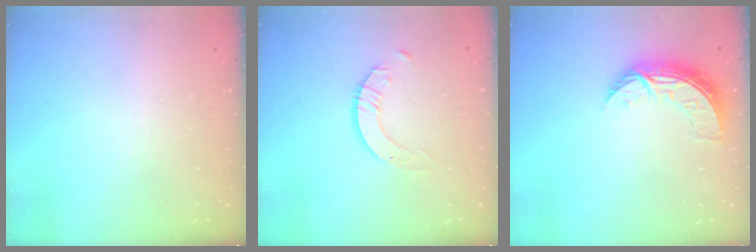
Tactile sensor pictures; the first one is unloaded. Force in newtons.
{"total": 2.7, "press": 2.7, "slide": 0.2}
{"total": 8.1, "press": 8.0, "slide": 0.8}